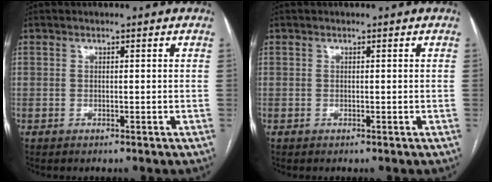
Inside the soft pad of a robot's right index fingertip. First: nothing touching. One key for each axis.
{"total": 0.0}